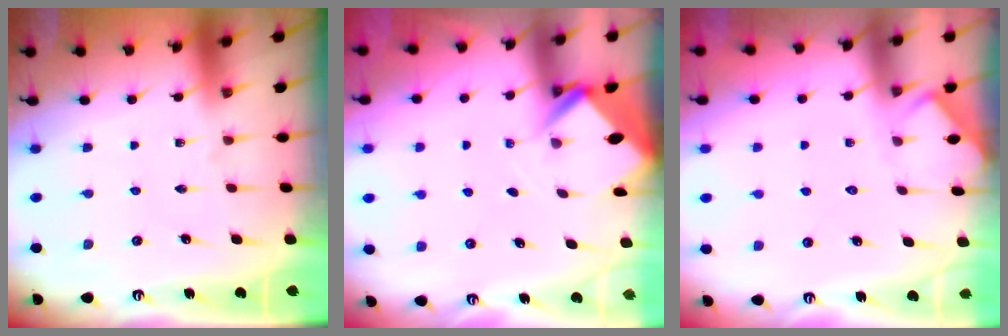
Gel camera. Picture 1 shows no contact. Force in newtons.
{"total": 2.4, "press": 2.4, "slide": 0.1}
{"total": 4.3, "press": 4.3, "slide": 0.3}